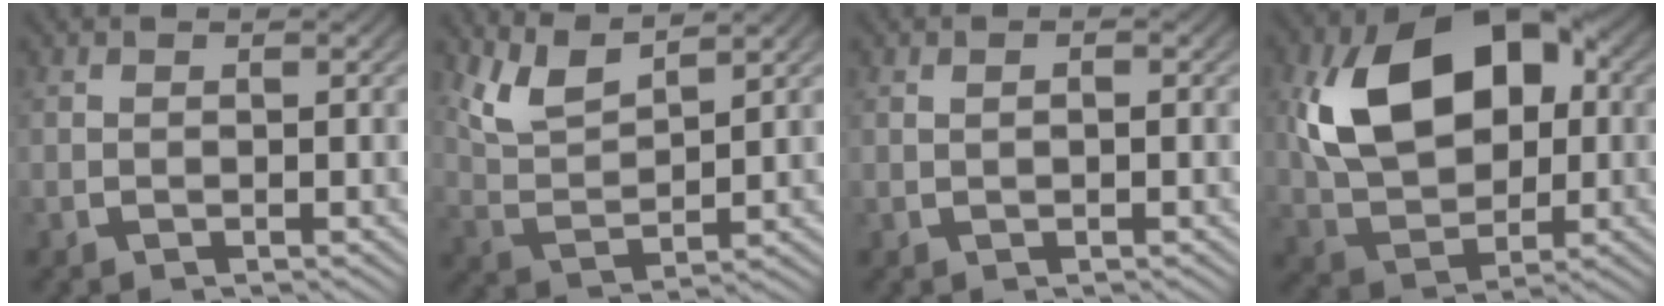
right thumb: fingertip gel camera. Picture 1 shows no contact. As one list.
[{"total": 5.9, "force": [3.5, 2.9, 3.7], "torque": [-0.086, -0.008, 0.075]}, {"total": 0.5, "force": [0.0, 0.2, 0.5], "torque": [-0.013, -0.002, 0.003]}, {"total": 15.4, "force": [2.1, 10.1, 11.4], "torque": [-0.246, -0.032, 0.055]}]